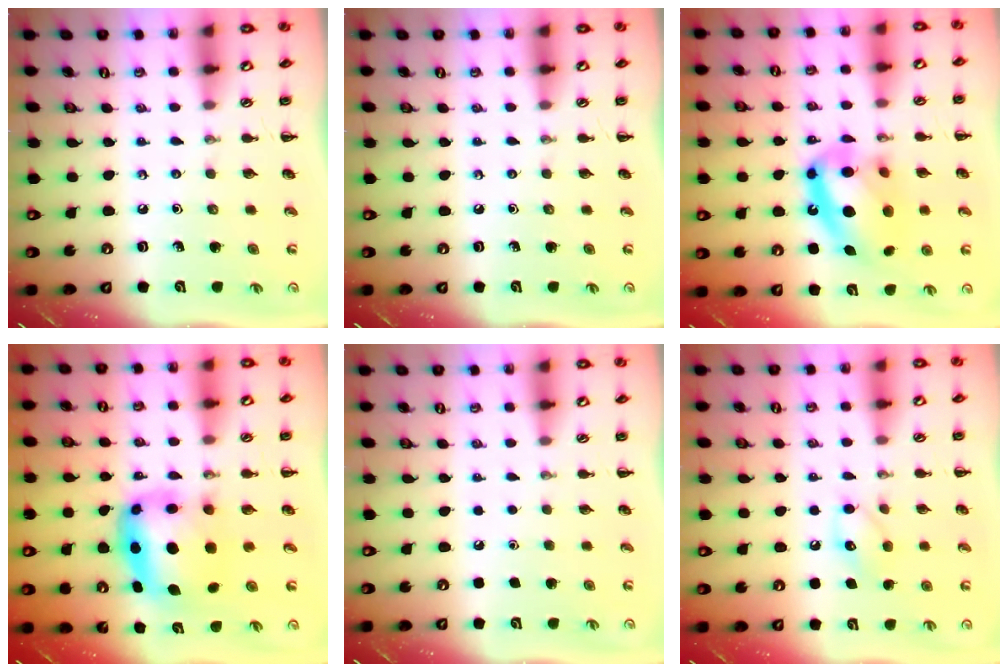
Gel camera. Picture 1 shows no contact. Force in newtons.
{"total": 0.0}
{"total": 17.5, "press": 17.0, "slide": 4.1}
{"total": 6.4, "press": 6.2, "slide": 1.4}
{"total": 1.6, "press": 1.5, "slide": 0.1}
{"total": 8.8, "press": 8.8, "slide": 1.2}